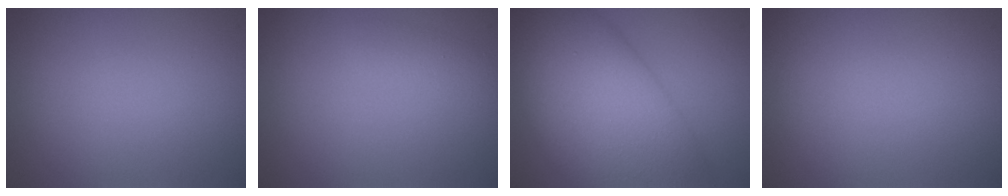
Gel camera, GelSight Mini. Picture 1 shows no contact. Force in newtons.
{"total": 1.3, "press": 1.3, "slide": 0.1}
{"total": 13.0, "press": 13.0, "slide": 0.6}
{"total": 0.0}